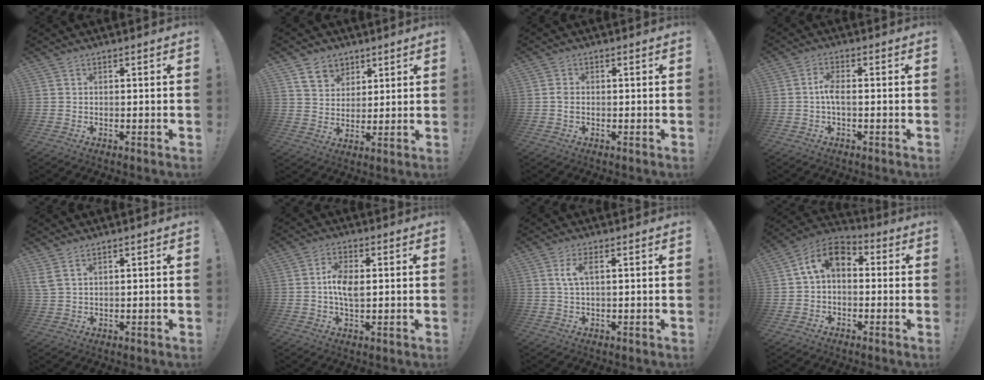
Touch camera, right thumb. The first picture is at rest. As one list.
[{"total": 8.3, "force": [5.0, 6.3, 2.1], "torque": [-0.031, -0.027, 0.098]}, {"total": 1.7, "force": [-0.2, 1.1, 1.2], "torque": [-0.030, 0.009, -0.002]}, {"total": 4.2, "force": [-0.6, 1.4, 3.9], "torque": [-0.078, 0.000, -0.012]}, {"total": 3.2, "force": [2.1, 0.9, 2.3], "torque": [-0.049, -0.005, 0.041]}, {"total": 6.6, "force": [0.4, 3.5, 5.6], "torque": [-0.093, 0.004, 0.005]}, {"total": 4.1, "force": [1.2, 1.2, 3.8], "torque": [-0.068, 0.001, 0.019]}, {"total": 10.5, "force": [1.9, 6.8, 7.8], "torque": [-0.141, 0.018, 0.040]}]